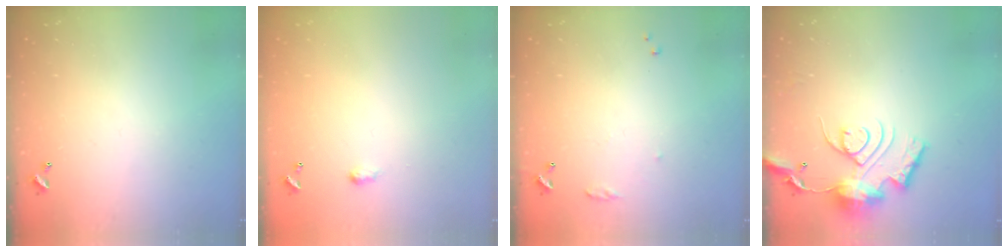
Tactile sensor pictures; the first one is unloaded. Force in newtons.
{"total": 1.6, "press": 1.5, "slide": 0.4}
{"total": 6.9, "press": 6.9, "slide": 0.9}
{"total": 14.9, "press": 14.8, "slide": 1.6}